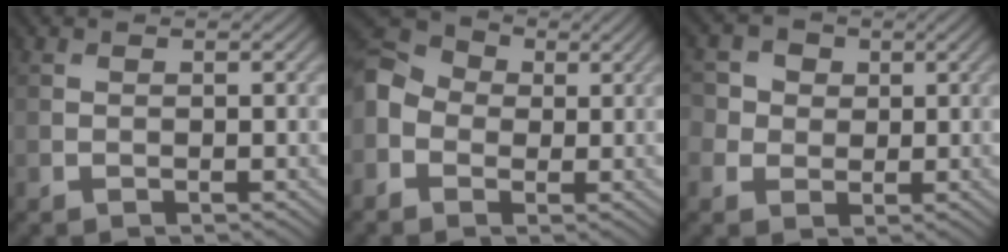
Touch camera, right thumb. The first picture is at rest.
{"total": 6.4, "force": [-0.6, 5.2, 3.6], "torque": [-0.100, 0.010, -0.031]}
{"total": 3.9, "force": [0.7, 3.6, 1.2], "torque": [-0.042, 0.007, -0.002]}